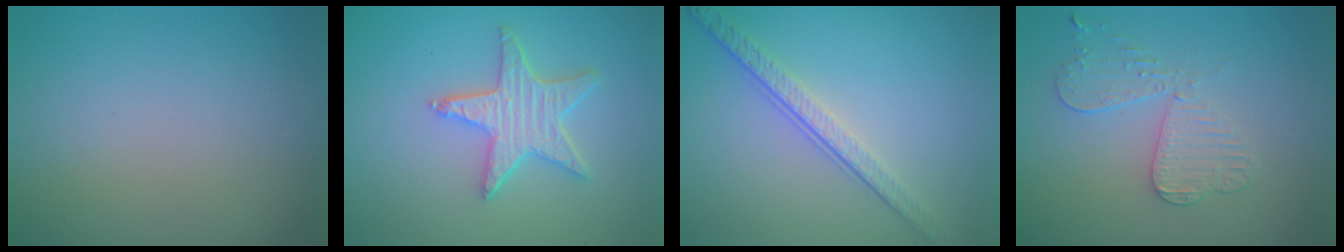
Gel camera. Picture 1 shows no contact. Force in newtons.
{"total": 4.1, "press": 3.7, "slide": 1.9}
{"total": 3.9, "press": 2.7, "slide": 2.8}
{"total": 3.4, "press": 3.2, "slide": 1.3}